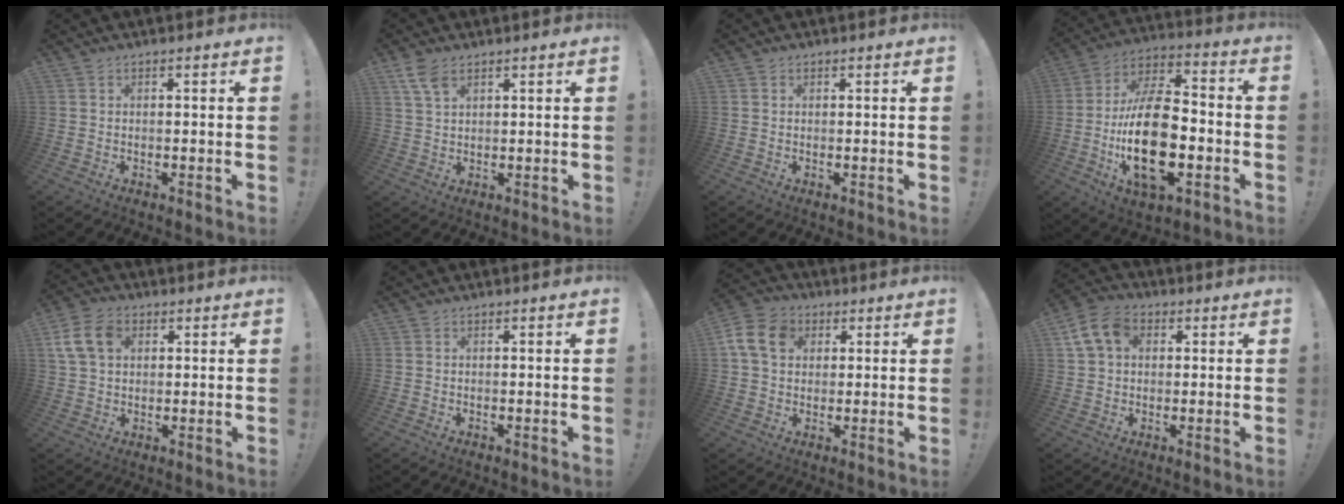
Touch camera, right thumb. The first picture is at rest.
{"total": 5.4, "force": [3.1, 2.6, 3.5], "torque": [-0.068, -0.009, 0.062]}
{"total": 0.7, "force": [0.4, 0.5, 0.0], "torque": [0.003, -0.002, 0.008]}
{"total": 23.9, "force": [-5.4, 12.6, 19.5], "torque": [-0.373, 0.022, -0.092]}
{"total": 11.2, "force": [3.8, 7.9, 6.9], "torque": [-0.135, 0.004, 0.078]}
{"total": 0.0}
{"total": 11.9, "force": [3.4, 9.2, 6.7], "torque": [-0.127, 0.003, 0.069]}
{"total": 10.5, "force": [3.6, 7.7, 6.2], "torque": [-0.111, 0.002, 0.072]}